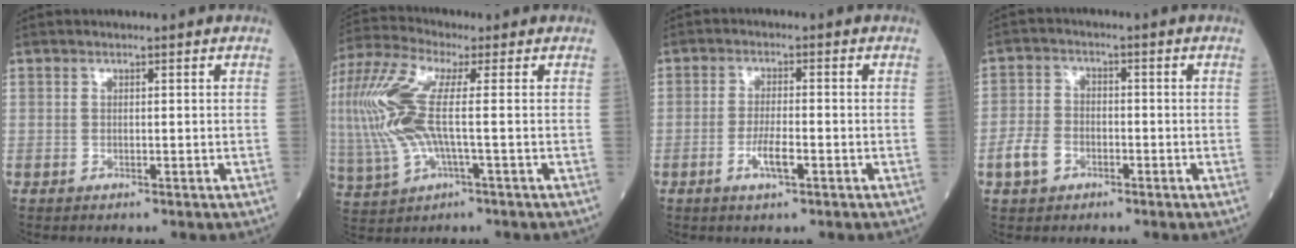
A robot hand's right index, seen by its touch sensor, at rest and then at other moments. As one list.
[{"total": 13.6, "force": [0.8, 3.4, 13.1], "torque": [-0.320, 0.017, 0.013]}, {"total": 3.7, "force": [-1.5, 0.7, 3.3], "torque": [-0.064, -0.001, -0.027]}, {"total": 4.8, "force": [-2.3, 3.4, 2.5], "torque": [-0.061, 0.007, -0.042]}]